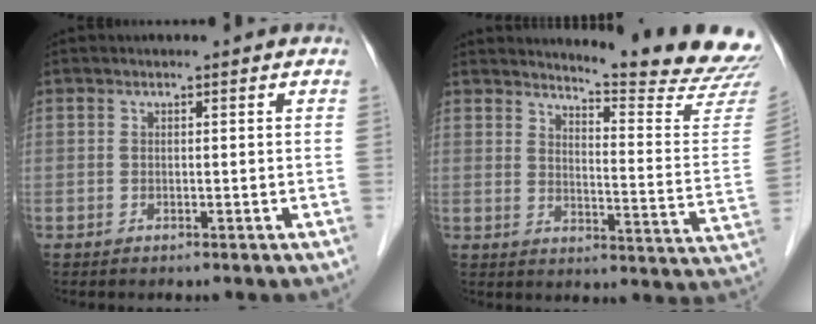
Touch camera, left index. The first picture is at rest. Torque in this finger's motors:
{"motor_torque": [-0.06, -0.50, 0.26, 0.05]}